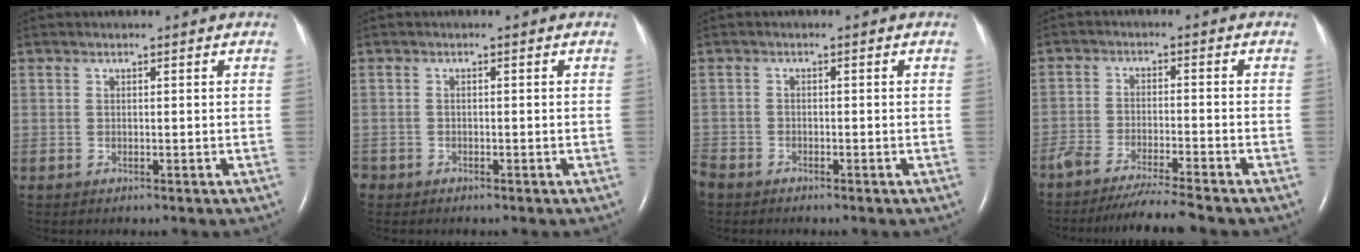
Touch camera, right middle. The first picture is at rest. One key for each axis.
{"total": 1.5, "fx": -1.2, "fy": 1.0, "fz": 0.3, "tx": -0.010, "ty": 0.000, "tz": -0.022}
{"total": 3.6, "fx": -3.0, "fy": 1.9, "fz": 0.9, "tx": -0.019, "ty": -0.004, "tz": -0.062}
{"total": 8.6, "fx": -7.6, "fy": -0.9, "fz": 3.8, "tx": -0.051, "ty": -0.026, "tz": -0.127}